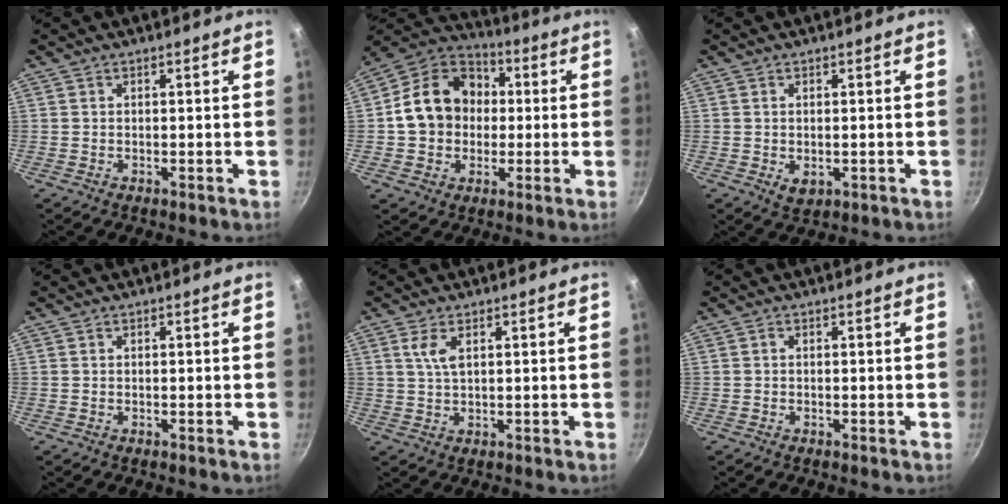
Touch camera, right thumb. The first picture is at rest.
{"total": 16.0, "force": [0.9, 13.2, 9.0], "torque": [-0.120, 0.032, 0.003]}
{"total": 2.6, "force": [-0.3, 1.7, 1.9], "torque": [-0.031, -0.009, 0.002]}
{"total": 0.0}
{"total": 3.5, "force": [1.3, 1.4, 2.9], "torque": [-0.059, -0.004, 0.029]}
{"total": 0.0}